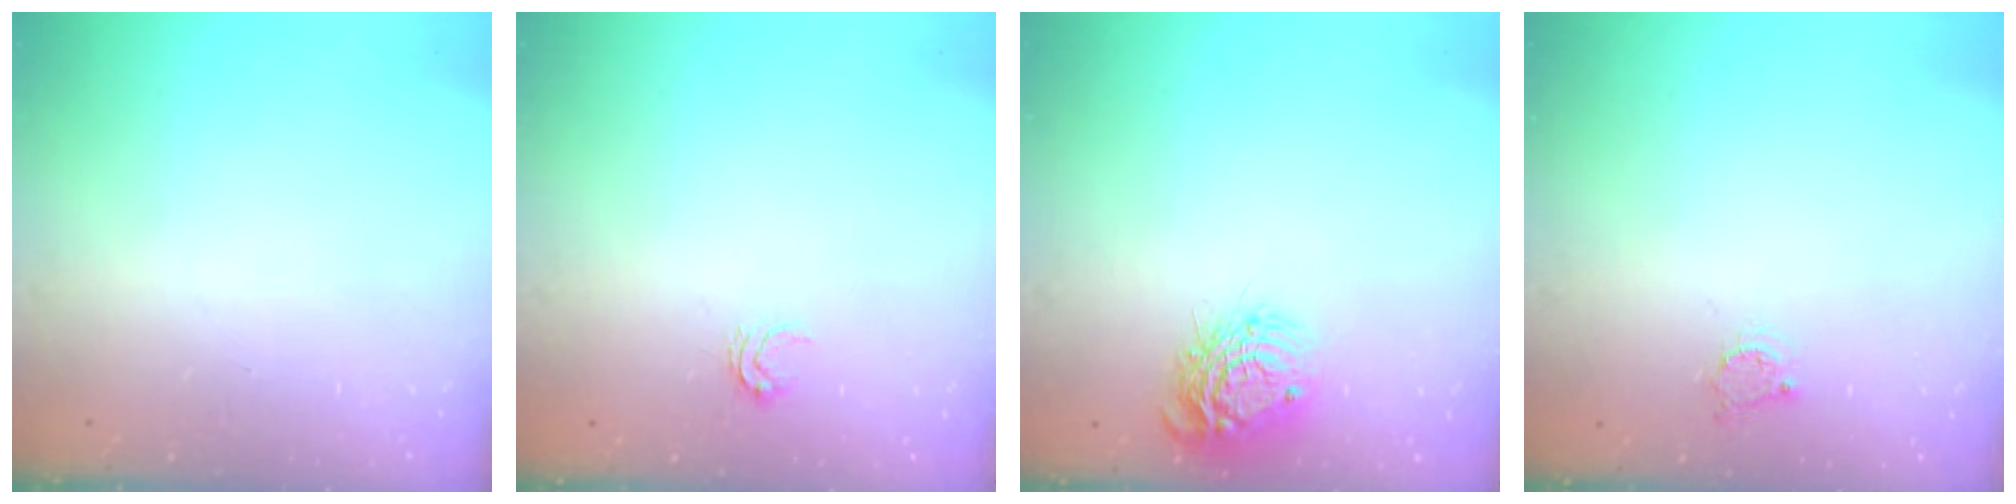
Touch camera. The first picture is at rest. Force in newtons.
{"total": 3.1, "press": 3.1, "slide": 0.4}
{"total": 11.5, "press": 11.5, "slide": 0.7}
{"total": 3.1, "press": 3.1, "slide": 0.3}